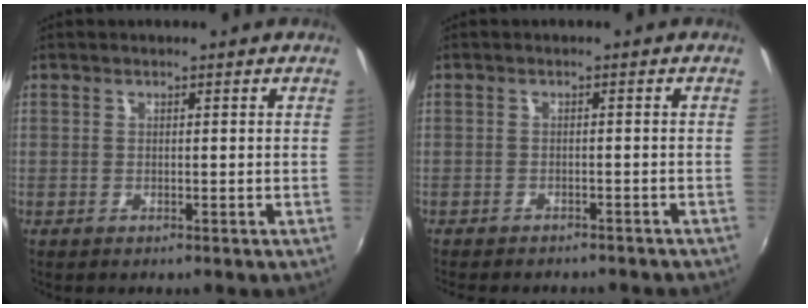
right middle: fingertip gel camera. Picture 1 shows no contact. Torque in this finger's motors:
{"motor_torque": [0.93, -1.21, 0.14, 0.06]}